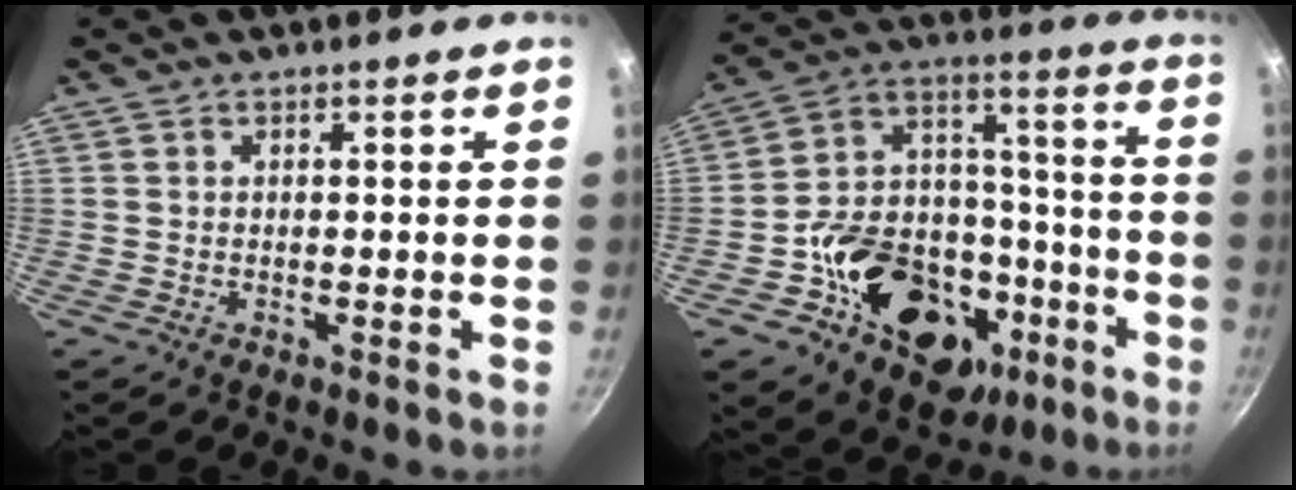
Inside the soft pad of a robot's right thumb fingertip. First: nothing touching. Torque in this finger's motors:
{"motor_torque": [1.96, 1.67, 1.31, -0.80, 0.46]}